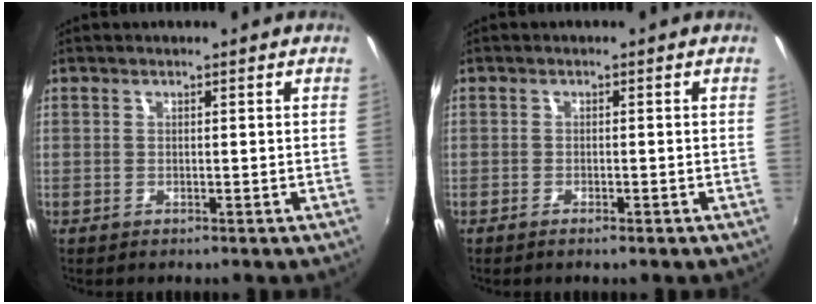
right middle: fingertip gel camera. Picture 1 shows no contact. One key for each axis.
{"total": 1.3, "fx": -1.0, "fy": 0.1, "fz": 0.8, "tx": -0.015, "ty": -0.002, "tz": -0.017}